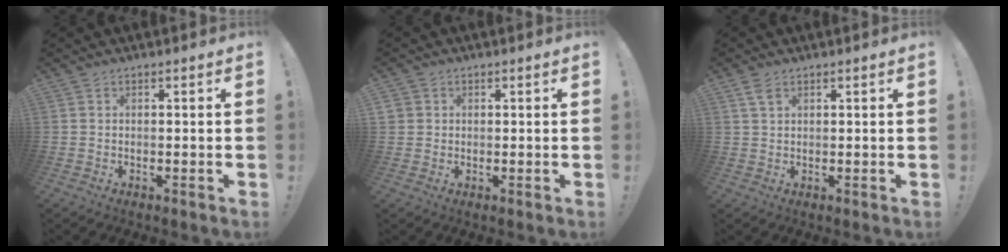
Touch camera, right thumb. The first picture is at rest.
{"total": 1.9, "force": [0.6, 1.8, 0.1], "torque": [0.005, -0.003, 0.010]}
{"total": 2.8, "force": [1.6, 1.3, 1.8], "torque": [-0.035, -0.001, 0.031]}